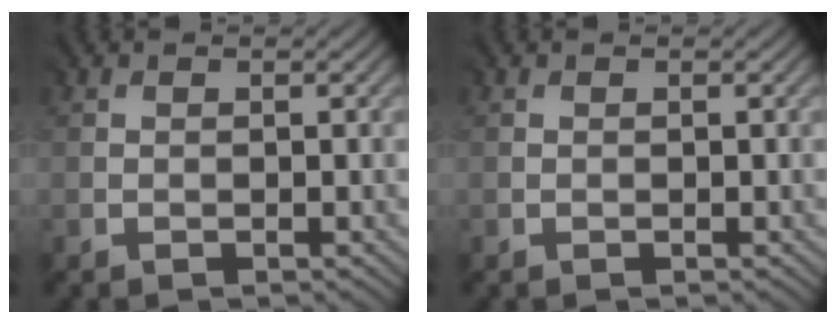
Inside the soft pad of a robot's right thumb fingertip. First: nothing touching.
{"total": 0.0}